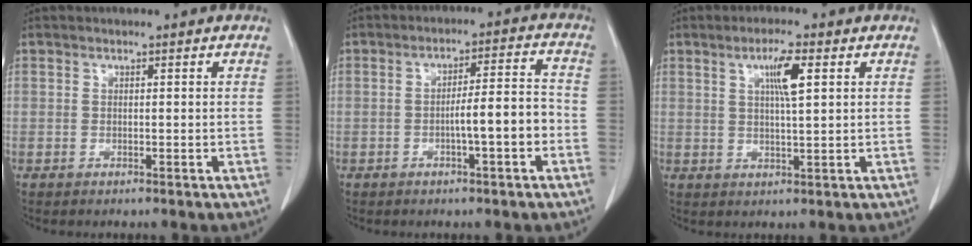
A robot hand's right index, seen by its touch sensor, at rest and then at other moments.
{"total": 6.8, "force": [-2.1, 0.5, 6.5], "torque": [-0.101, 0.019, -0.029]}
{"total": 5.2, "force": [1.9, 0.3, 4.8], "torque": [-0.088, -0.001, 0.032]}